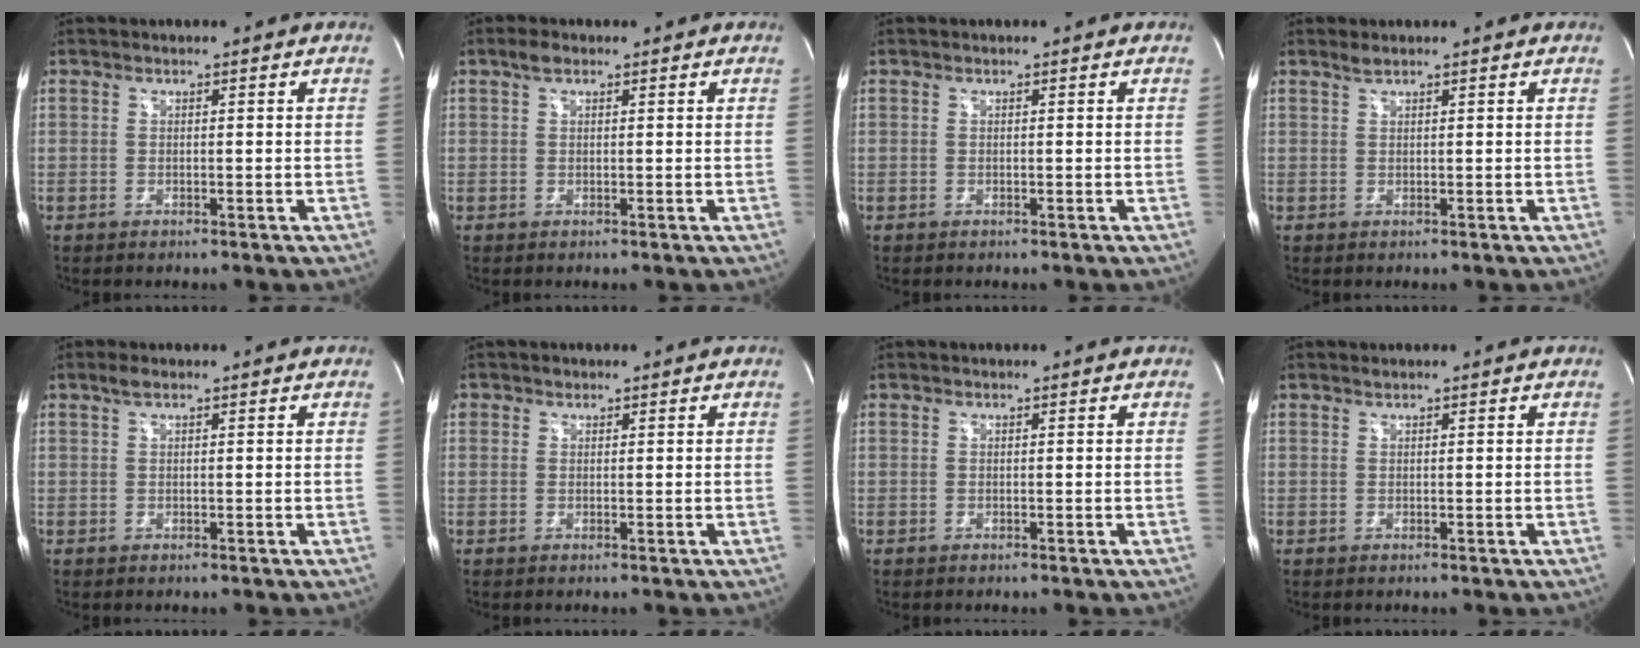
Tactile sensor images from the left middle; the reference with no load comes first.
{"total": 1.7, "force": [1.1, 0.8, 1.1], "torque": [-0.025, 0.012, 0.020]}
{"total": 0.0}
{"total": 0.9, "force": [0.8, -0.1, 0.3], "torque": [-0.011, 0.003, 0.021]}
{"total": 1.2, "force": [0.8, 0.2, 0.9], "torque": [-0.025, 0.010, 0.018]}
{"total": 1.2, "force": [0.7, 1.0, 0.1], "torque": [0.002, 0.006, 0.010]}
{"total": 0.0}
{"total": 0.0}